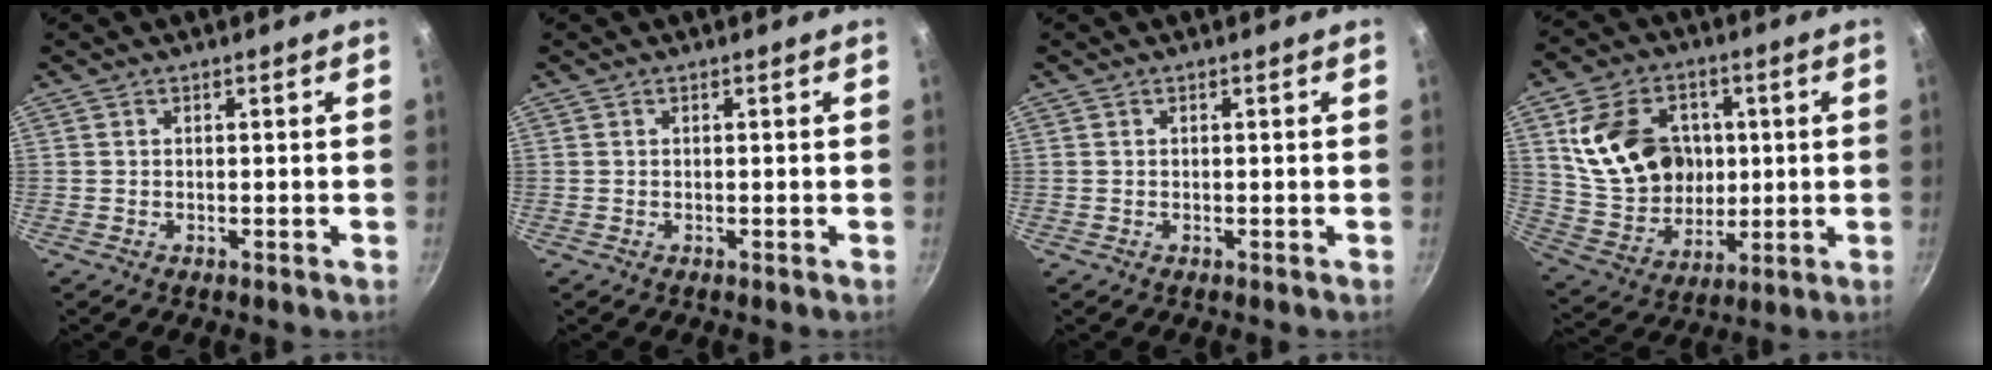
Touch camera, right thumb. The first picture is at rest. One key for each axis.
{"total": 0.0}
{"total": 0.0}
{"total": 18.5, "fx": 3.7, "fy": 14.5, "fz": 10.8, "tx": -0.165, "ty": -0.005, "tz": 0.076}